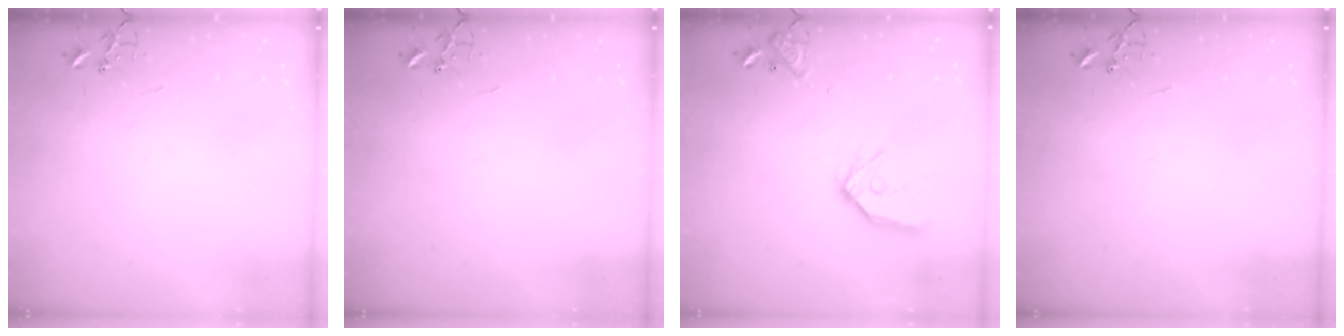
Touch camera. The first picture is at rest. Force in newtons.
{"total": 0.0}
{"total": 15.8, "press": 15.6, "slide": 2.1}
{"total": 0.0}